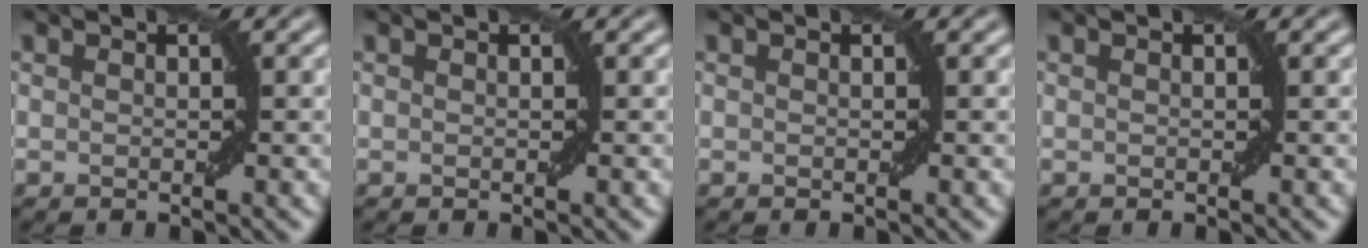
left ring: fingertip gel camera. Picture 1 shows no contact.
{"total": 0.0}
{"total": 0.0}
{"total": 0.0}